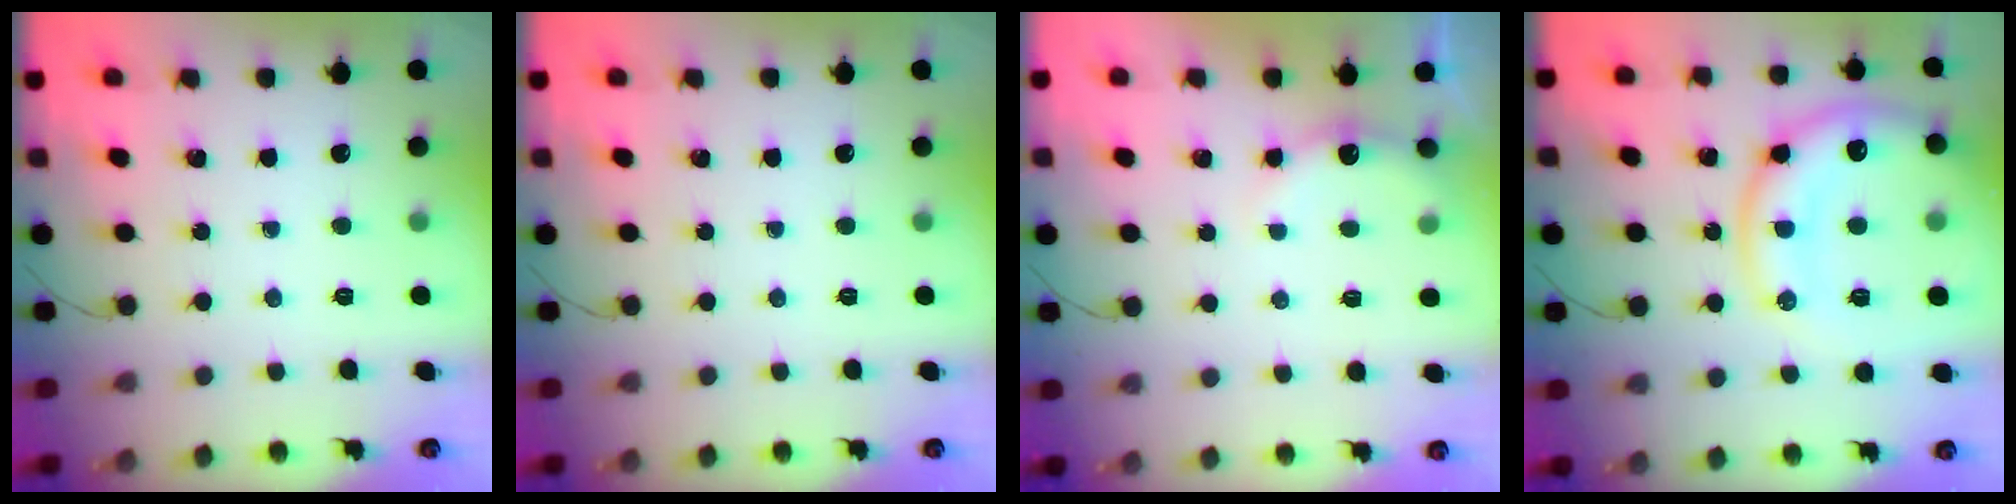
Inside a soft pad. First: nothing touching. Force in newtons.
{"total": 0.0}
{"total": 6.7, "press": 6.5, "slide": 1.4}
{"total": 18.4, "press": 18.2, "slide": 2.2}